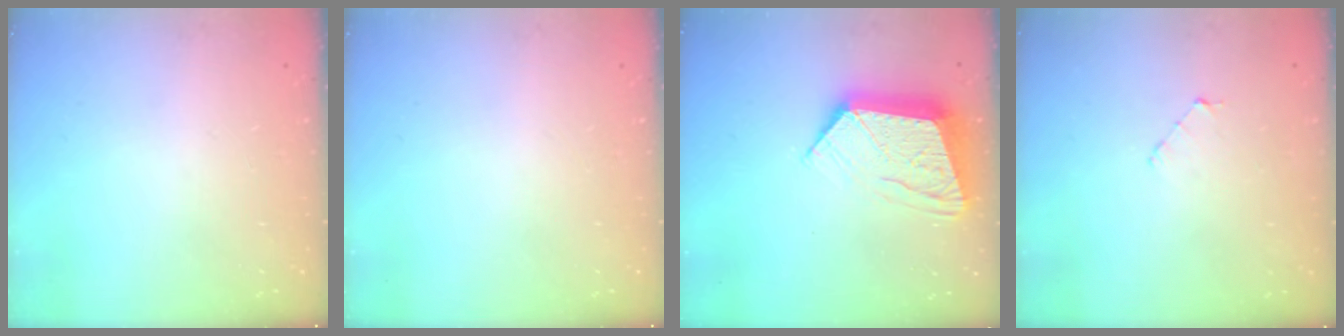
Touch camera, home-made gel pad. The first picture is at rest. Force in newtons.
{"total": 0.0}
{"total": 13.6, "press": 13.5, "slide": 1.0}
{"total": 2.9, "press": 2.9, "slide": 0.3}